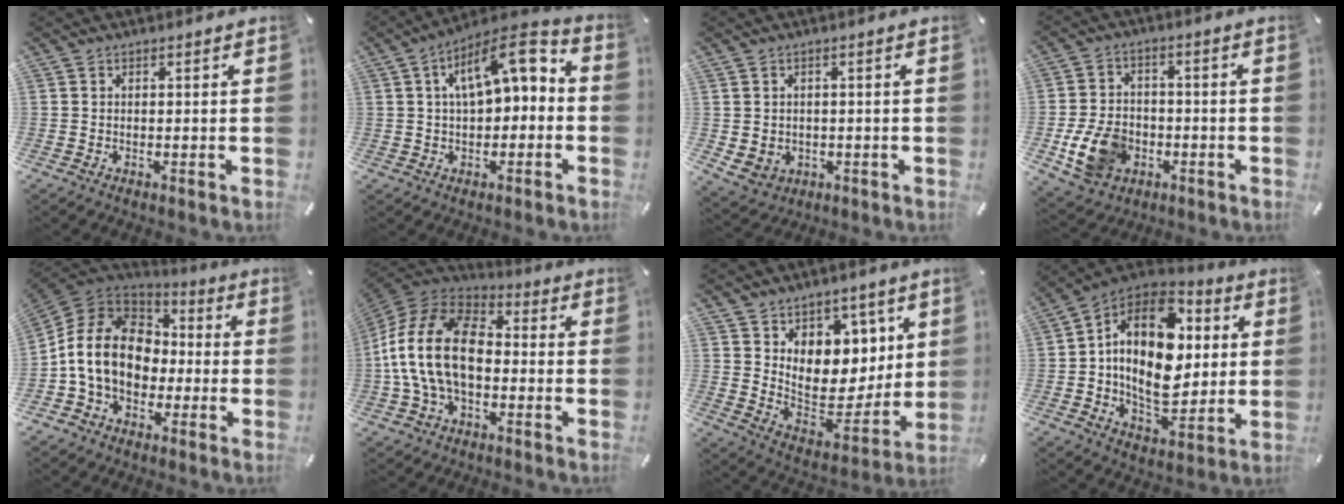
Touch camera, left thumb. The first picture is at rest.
{"total": 11.6, "force": [3.1, 6.1, 9.3], "torque": [-0.138, -0.012, 0.054]}
{"total": 3.4, "force": [0.3, 3.3, 0.6], "torque": [-0.007, -0.001, 0.007]}
{"total": 11.4, "force": [-3.4, 8.8, 6.4], "torque": [-0.134, 0.012, -0.061]}
{"total": 15.6, "force": [-2.3, 12.8, 8.6], "torque": [-0.202, 0.030, -0.042]}
{"total": 18.9, "force": [-2.3, 12.6, 14.0], "torque": [-0.296, 0.032, -0.042]}
{"total": 10.5, "force": [4.1, 9.2, 2.9], "torque": [-0.030, -0.061, 0.086]}
{"total": 20.6, "force": [3.2, 13.8, 14.9], "torque": [-0.263, -0.016, 0.050]}